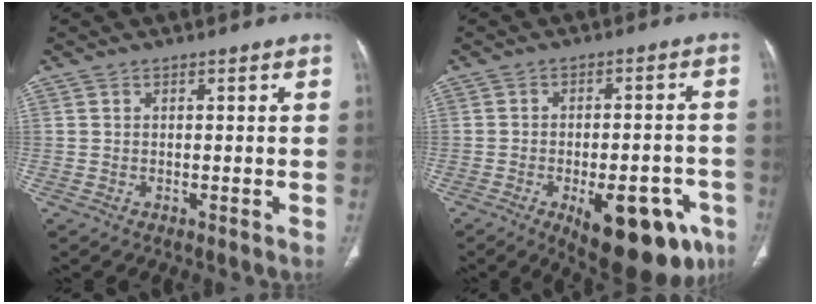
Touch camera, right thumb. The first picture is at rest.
{"total": 18.5, "force": [-8.7, 7.9, 14.4], "torque": [-0.127, 0.027, -0.102]}